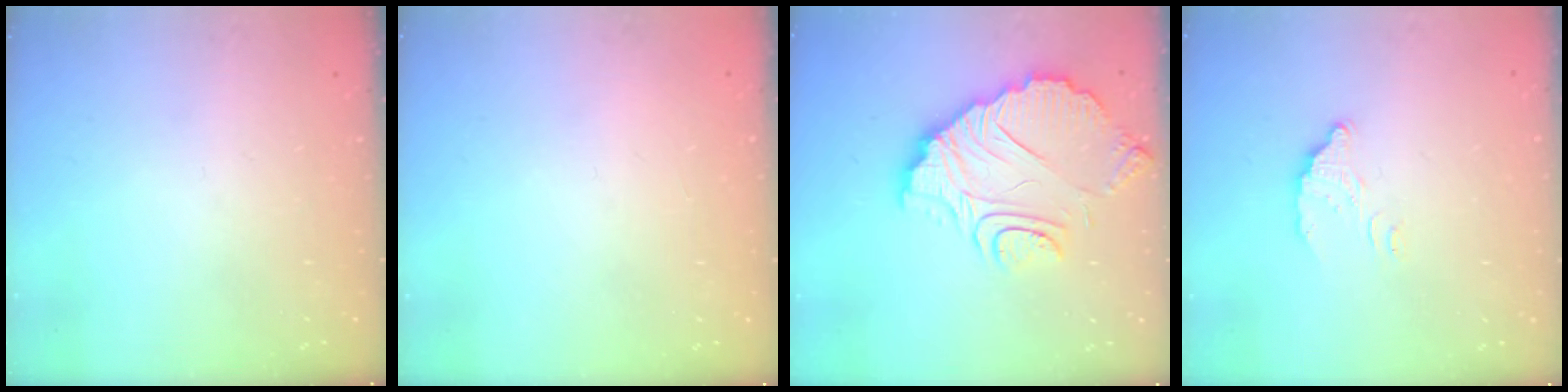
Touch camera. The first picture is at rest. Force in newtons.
{"total": 2.1, "press": 2.1, "slide": 0.1}
{"total": 12.1, "press": 12.0, "slide": 1.1}
{"total": 6.0, "press": 6.0, "slide": 0.4}